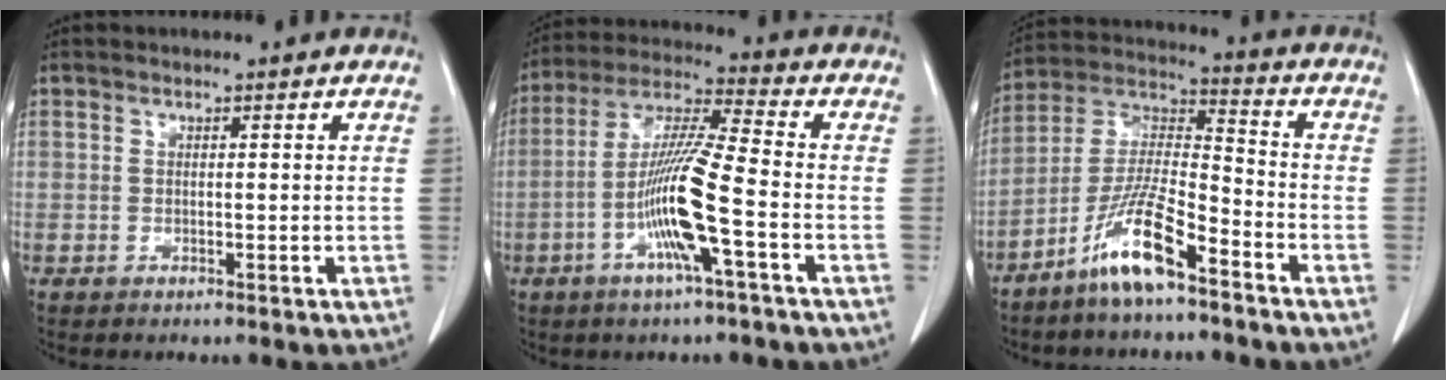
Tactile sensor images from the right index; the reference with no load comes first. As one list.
[{"total": 12.2, "force": [-3.9, -0.1, 11.5], "torque": [-0.233, -0.001, -0.080]}, {"total": 11.3, "force": [-7.3, 1.2, 8.6], "torque": [-0.177, -0.011, -0.145]}]